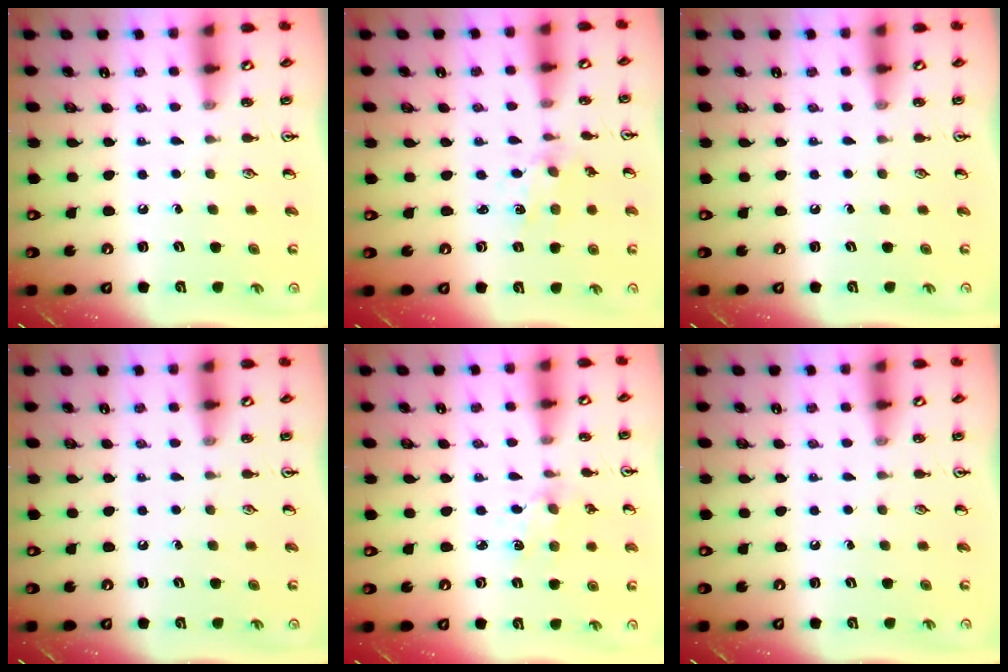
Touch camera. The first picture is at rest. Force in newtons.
{"total": 1.7, "press": 1.7, "slide": 0.3}
{"total": 0.0}
{"total": 0.0}
{"total": 2.8, "press": 2.7, "slide": 0.4}
{"total": 0.0}